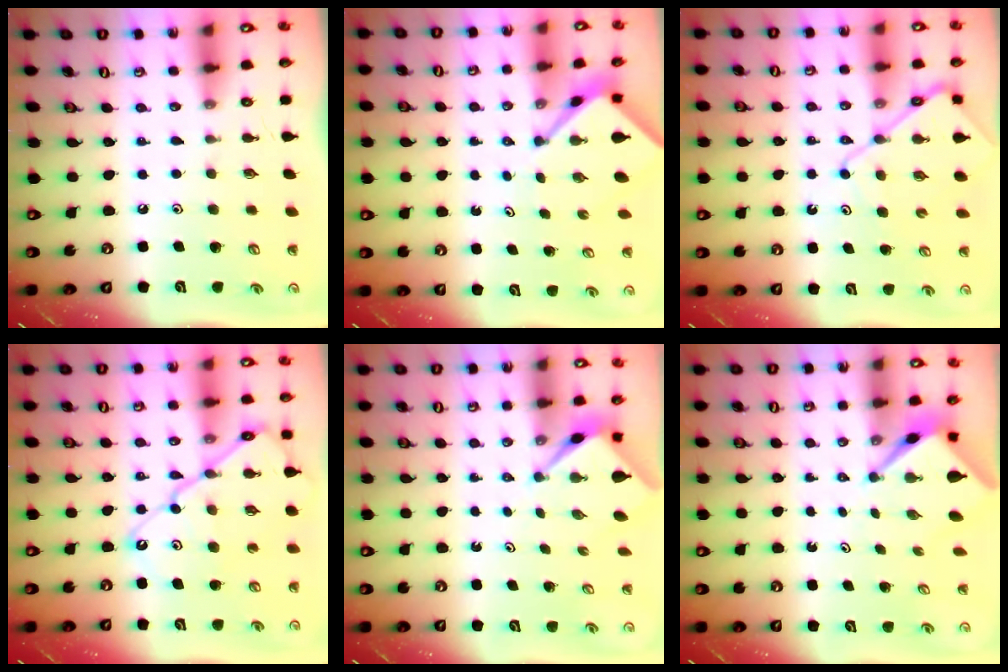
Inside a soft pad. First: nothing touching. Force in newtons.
{"total": 3.9, "press": 3.9, "slide": 0.5}
{"total": 10.2, "press": 10.1, "slide": 1.0}
{"total": 14.2, "press": 14.1, "slide": 1.3}
{"total": 2.7, "press": 2.7, "slide": 0.1}
{"total": 3.2, "press": 3.2, "slide": 0.1}